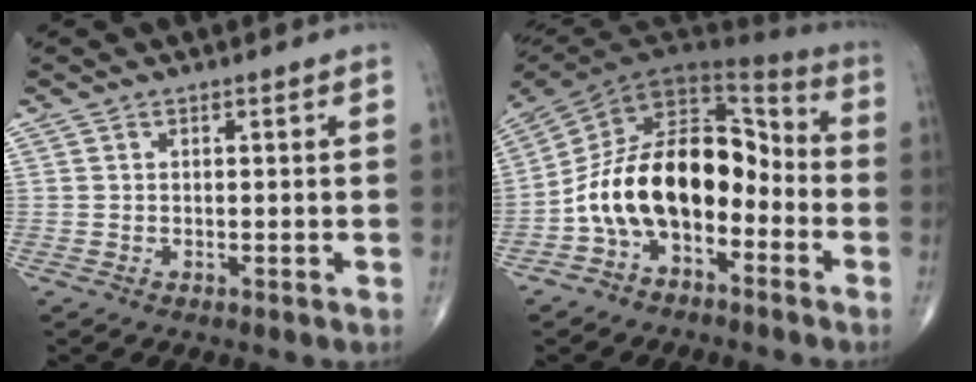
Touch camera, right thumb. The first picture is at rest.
{"total": 18.6, "force": [-5.1, 11.5, 13.7], "torque": [-0.211, 0.088, -0.096]}